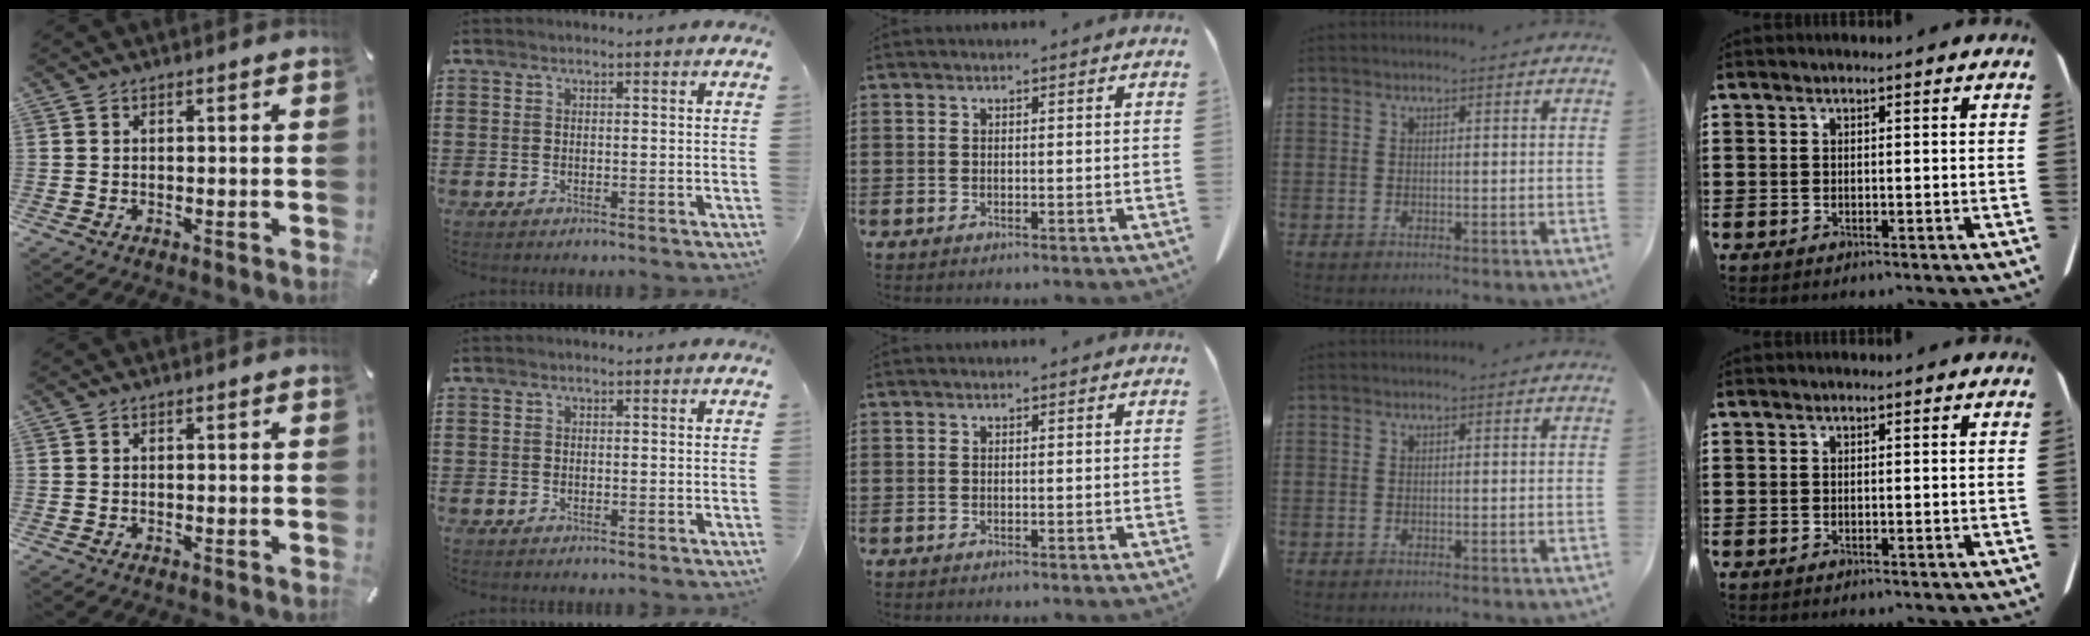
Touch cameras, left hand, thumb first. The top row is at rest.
{}